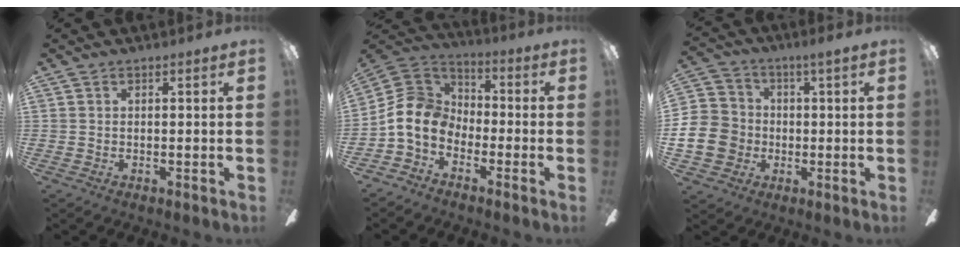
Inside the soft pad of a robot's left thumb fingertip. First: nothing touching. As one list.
[{"total": 10.3, "force": [-3.4, 8.1, 5.4], "torque": [-0.137, 0.030, -0.067]}, {"total": 10.9, "force": [-1.9, 9.7, 4.5], "torque": [-0.105, 0.024, -0.034]}]